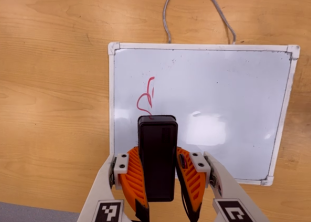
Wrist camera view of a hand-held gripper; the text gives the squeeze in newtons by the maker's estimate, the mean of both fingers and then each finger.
{"total": 8.3, "left": 6.8, "right": 9.8}